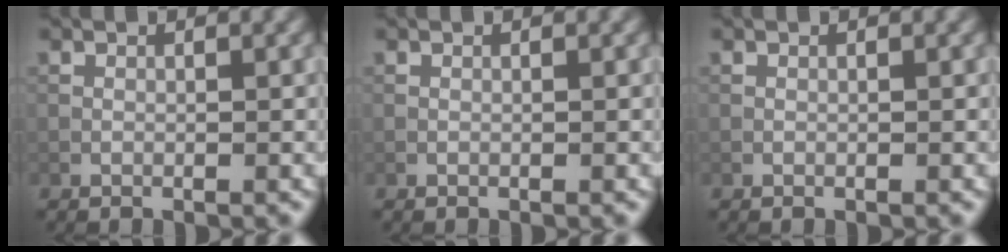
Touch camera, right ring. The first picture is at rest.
{"total": 0.0}
{"total": 0.0}